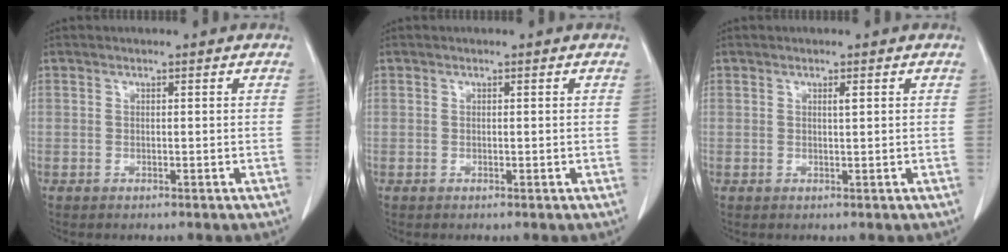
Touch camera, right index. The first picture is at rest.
{"total": 0.0}
{"total": 0.7, "force": [0.3, 0.0, 0.6], "torque": [-0.015, 0.000, 0.007]}